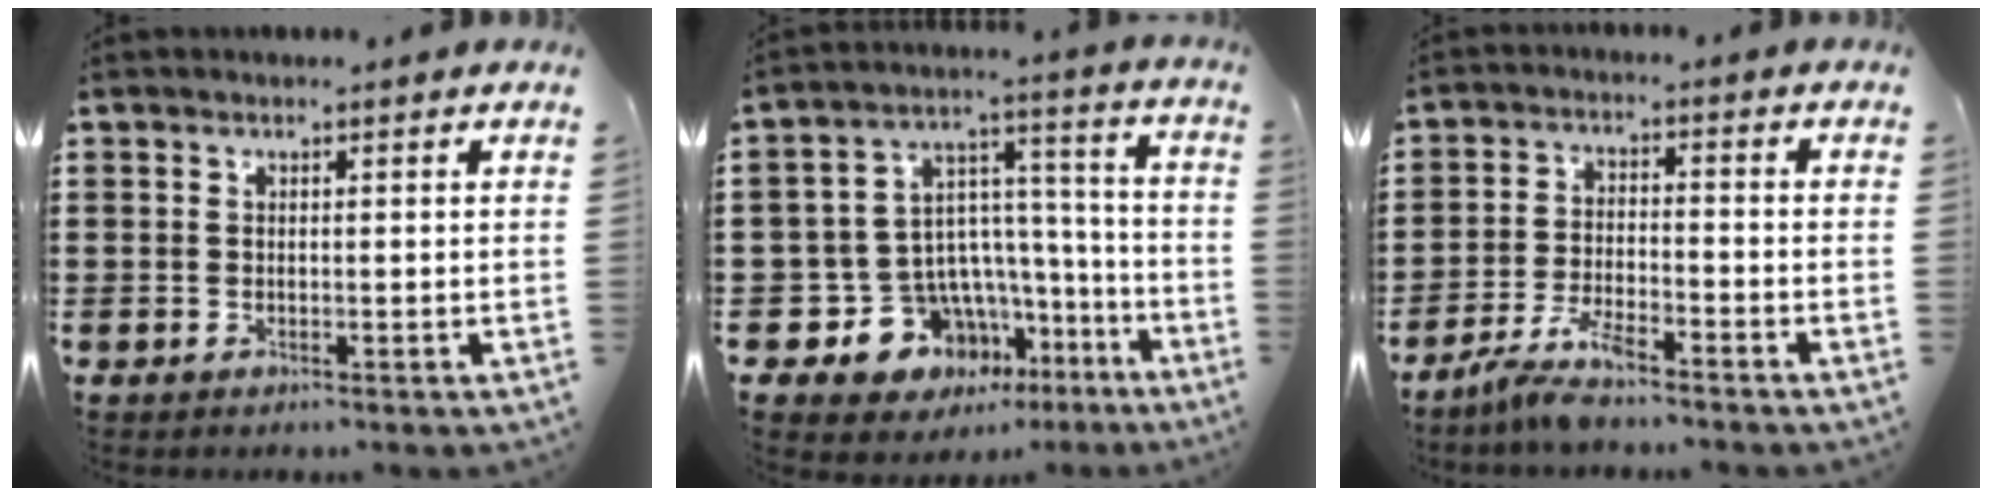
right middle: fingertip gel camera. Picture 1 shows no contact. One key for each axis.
{"total": 10.9, "fx": -6.4, "fy": 8.4, "fz": 2.7, "tx": -0.076, "ty": 0.005, "tz": -0.102}
{"total": 5.2, "fx": -4.4, "fy": 0.6, "fz": 2.8, "tx": -0.074, "ty": -0.010, "tz": -0.088}